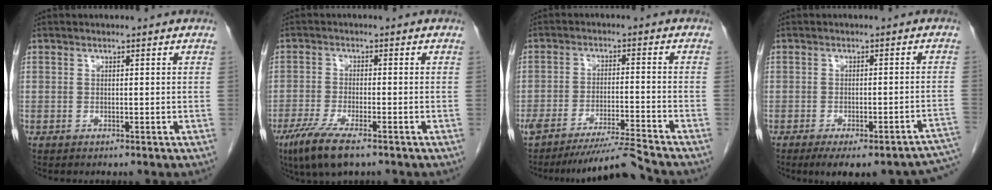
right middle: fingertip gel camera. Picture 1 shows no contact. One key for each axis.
{"total": 7.6, "fx": -5.0, "fy": 1.2, "fz": 5.6, "tx": -0.110, "ty": -0.021, "tz": -0.085}
{"total": 7.9, "fx": -7.3, "fy": -2.1, "fz": 2.2, "tx": -0.031, "ty": -0.008, "tz": -0.128}
{"total": 14.7, "fx": -12.1, "fy": 3.1, "fz": 7.8, "tx": -0.043, "ty": 0.016, "tz": -0.139}